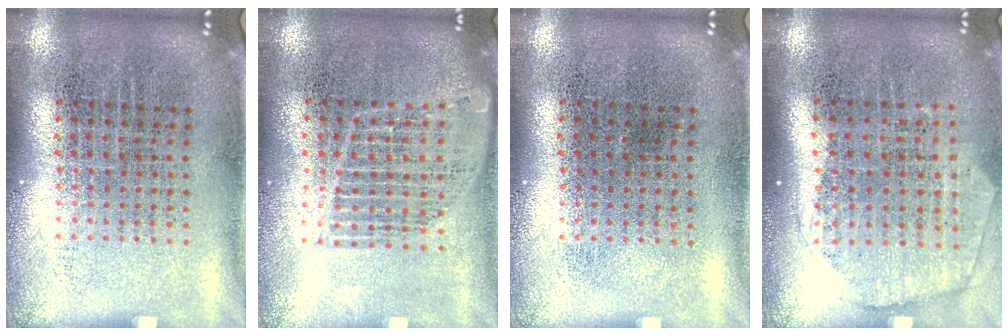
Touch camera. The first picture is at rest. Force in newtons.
{"total": 1.3, "press": 1.2, "slide": 0.5}
{"total": 0.0}
{"total": 1.8, "press": 1.5, "slide": 0.9}